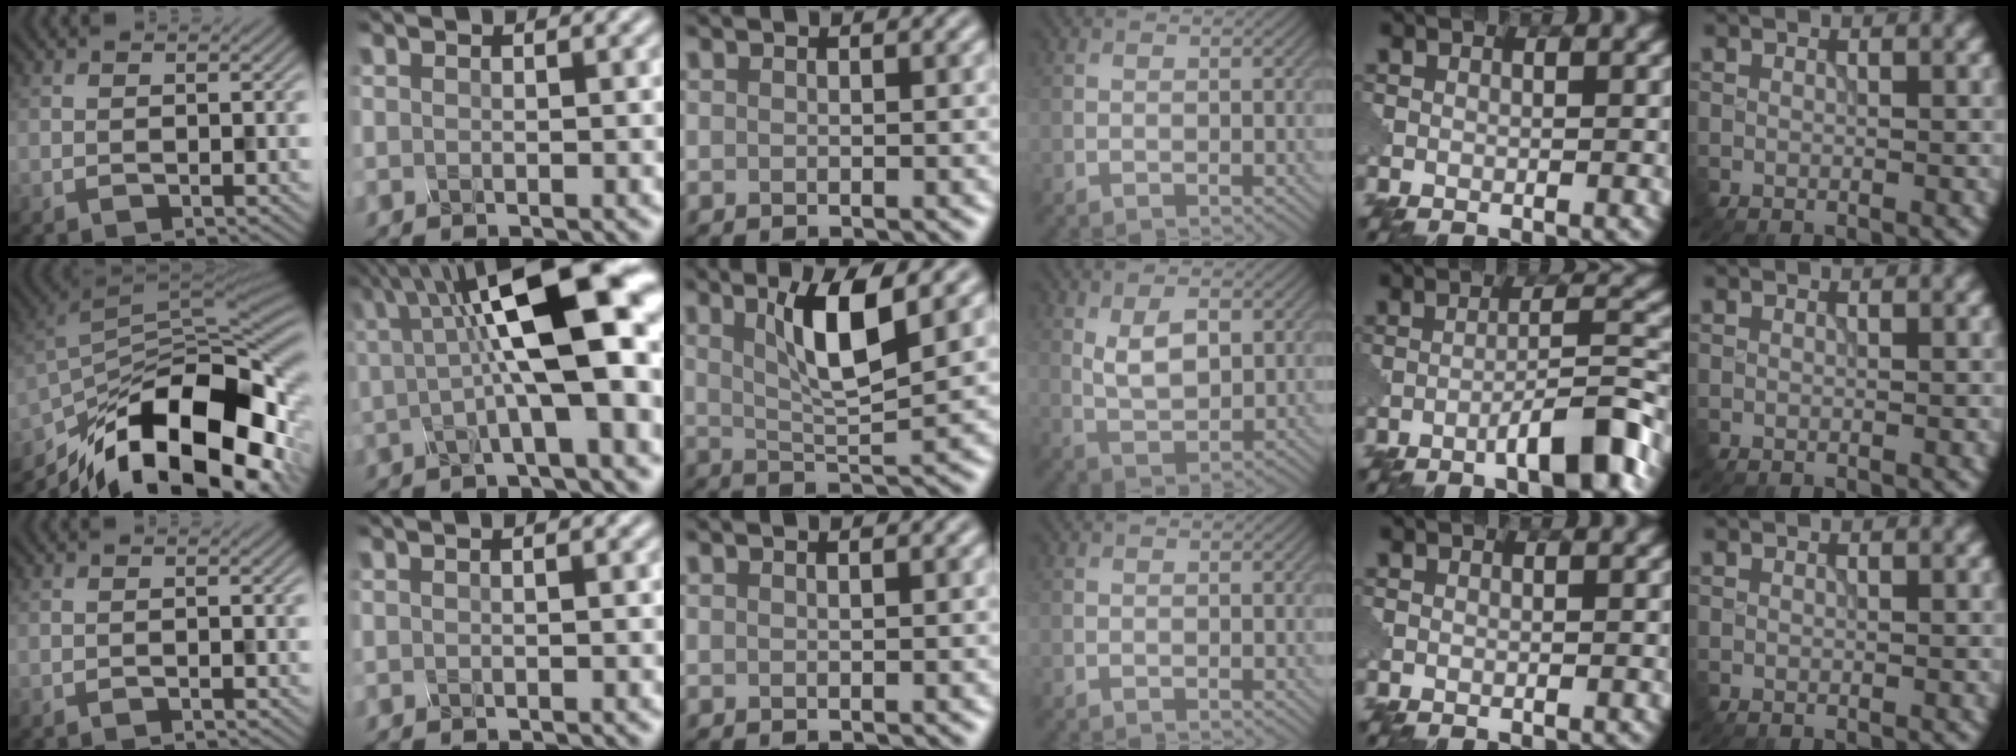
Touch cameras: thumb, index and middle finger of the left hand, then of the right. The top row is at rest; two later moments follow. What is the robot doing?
{"motion": "assemble", "object": "glue stick"}